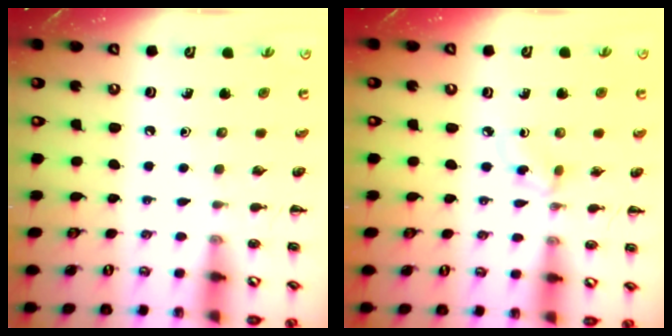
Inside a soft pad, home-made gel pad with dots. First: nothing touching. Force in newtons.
{"total": 2.9, "press": 2.7, "slide": 1.2}